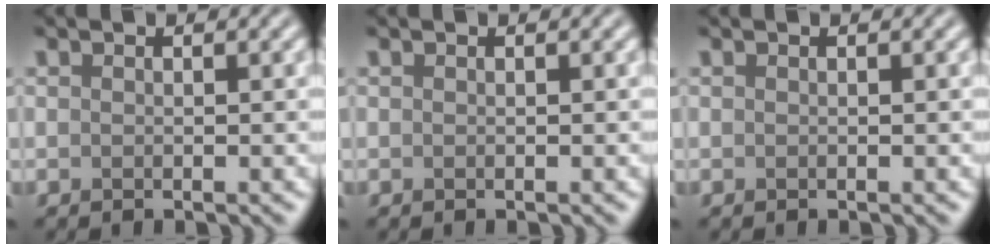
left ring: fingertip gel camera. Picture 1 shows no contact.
{"total": 0.0}
{"total": 0.0}